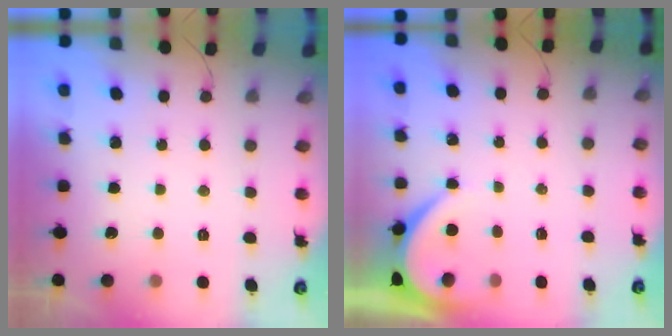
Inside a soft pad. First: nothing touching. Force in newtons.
{"total": 3.9, "press": 3.9, "slide": 0.6}